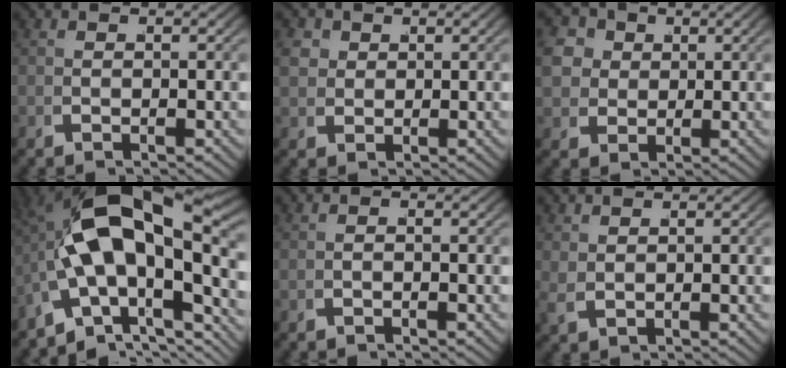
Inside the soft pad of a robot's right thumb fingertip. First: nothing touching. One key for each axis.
{"total": 4.6, "fx": 1.3, "fy": 3.8, "fz": 2.2, "tx": -0.052, "ty": -0.008, "tz": 0.029}
{"total": 9.1, "fx": 1.6, "fy": 7.6, "fz": 4.7, "tx": -0.104, "ty": -0.012, "tz": 0.025}
{"total": 17.3, "fx": -0.6, "fy": 10.5, "fz": 13.7, "tx": -0.271, "ty": -0.031, "tz": 0.000}
{"total": 1.0, "fx": -0.4, "fy": -0.9, "fz": -0.2, "tx": 0.013, "ty": 0.009, "tz": -0.012}
{"total": 1.1, "fx": 0.8, "fy": 0.3, "fz": 0.7, "tx": -0.017, "ty": 0.002, "tz": 0.024}